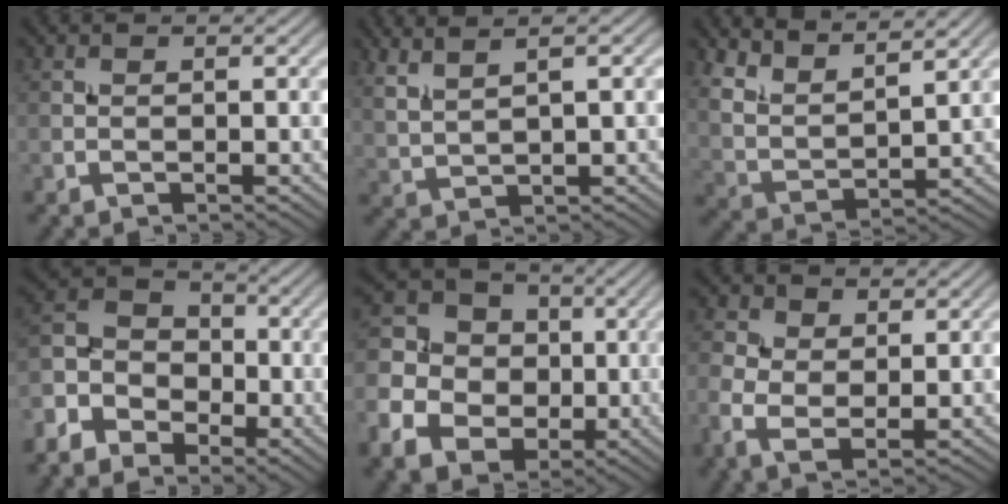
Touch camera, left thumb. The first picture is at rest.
{"total": 5.7, "force": [3.4, 1.4, 4.3], "torque": [-0.085, 0.017, 0.058]}
{"total": 9.1, "force": [7.2, 2.2, 5.1], "torque": [-0.103, -0.007, 0.123]}
{"total": 8.1, "force": [-4.5, 5.6, 3.8], "torque": [-0.098, -0.019, -0.100]}
{"total": 12.3, "force": [-1.7, 10.8, 5.7], "torque": [-0.175, -0.009, -0.047]}
{"total": 5.3, "force": [0.7, 3.4, 4.0], "torque": [-0.106, 0.000, 0.010]}